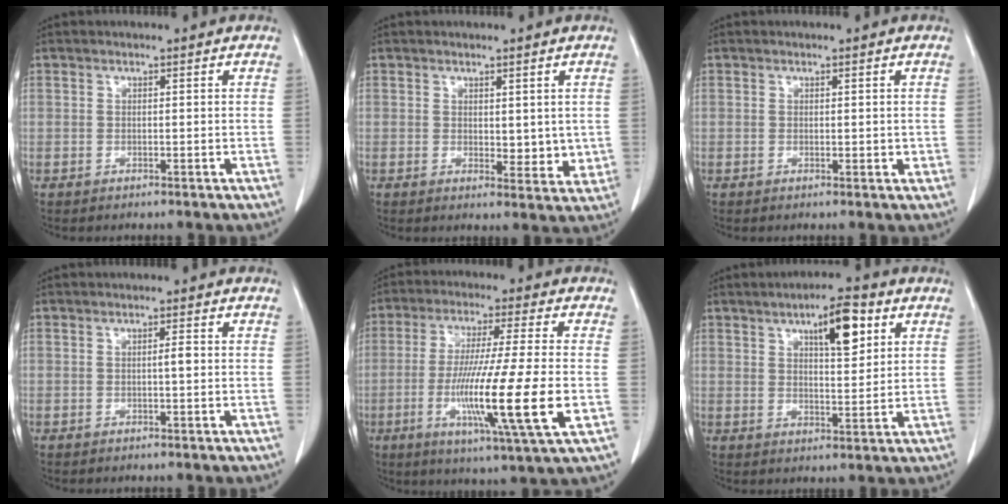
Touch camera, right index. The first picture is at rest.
{"total": 3.9, "force": [0.4, 2.2, 3.3], "torque": [-0.032, -0.010, 0.010]}
{"total": 1.5, "force": [0.0, 0.8, 1.3], "torque": [-0.013, -0.002, -0.001]}
{"total": 1.3, "force": [-0.1, 0.2, 1.3], "torque": [-0.019, 0.002, -0.003]}
{"total": 16.5, "force": [-3.7, -0.5, 16.0], "torque": [-0.295, -0.029, -0.070]}
{"total": 8.3, "force": [3.8, 2.3, 7.0], "torque": [-0.109, 0.006, 0.058]}